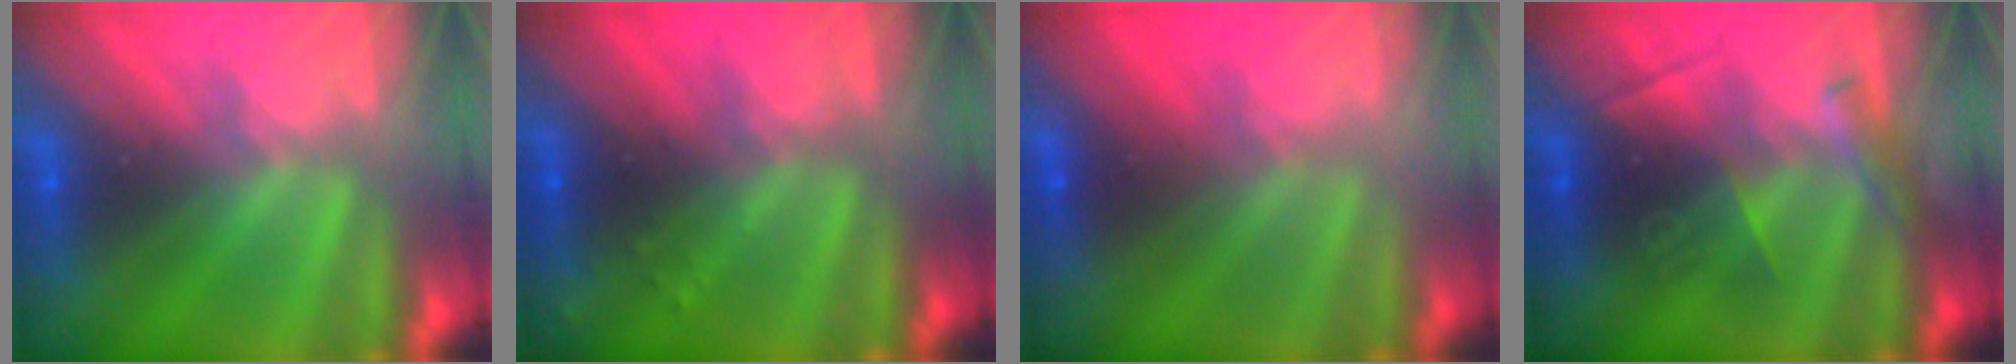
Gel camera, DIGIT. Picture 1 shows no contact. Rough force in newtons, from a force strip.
{"total": 2.9}
{"total": 1.6}
{"total": 2.9}